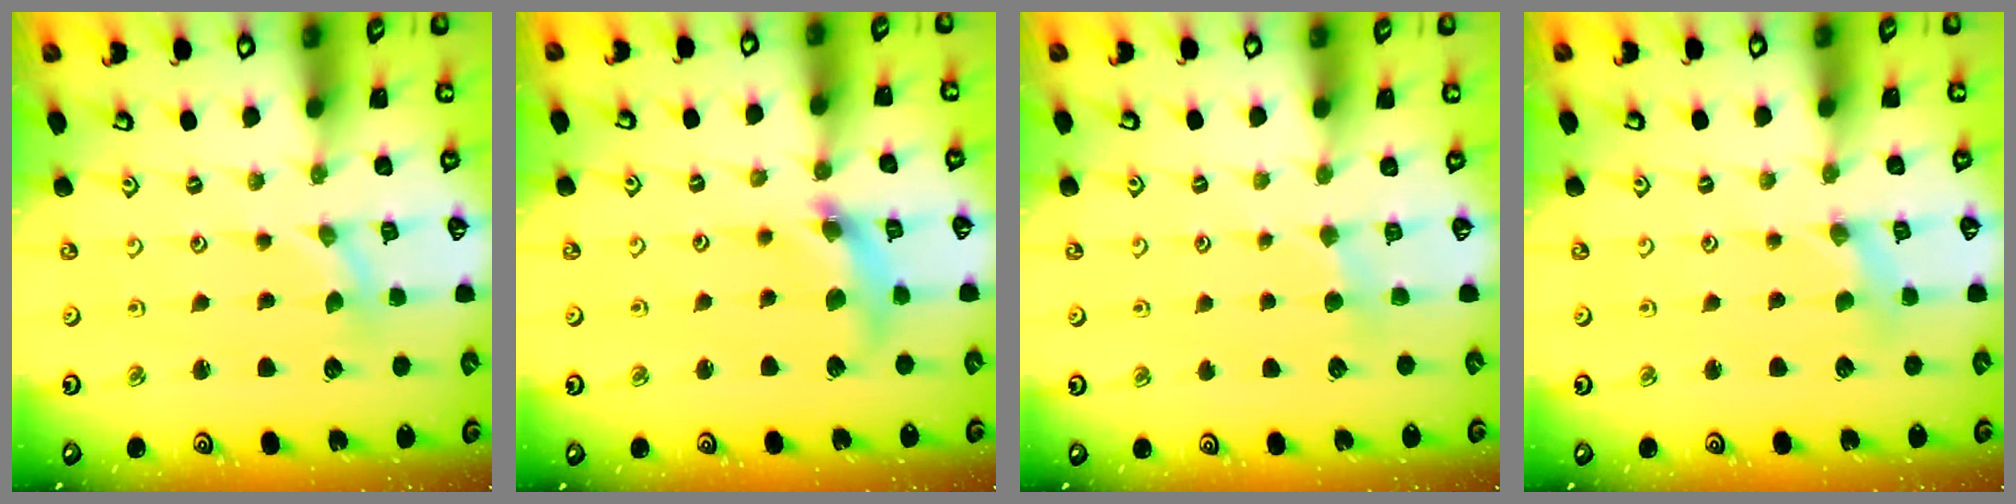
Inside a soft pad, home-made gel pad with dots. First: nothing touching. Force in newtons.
{"total": 10.9, "press": 10.8, "slide": 1.4}
{"total": 2.8, "press": 2.8, "slide": 0.3}
{"total": 0.0}